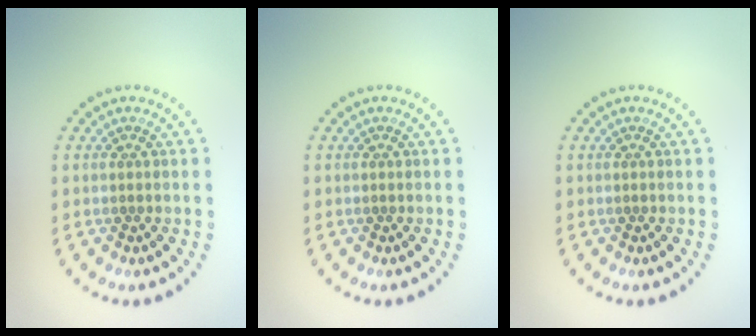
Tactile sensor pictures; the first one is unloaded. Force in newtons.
{"total": 0.0}
{"total": 0.0}